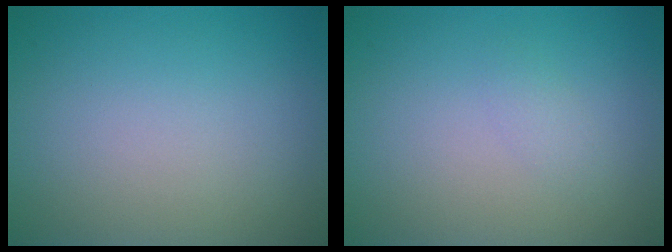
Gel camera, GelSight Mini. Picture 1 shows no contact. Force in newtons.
{"total": 0.9, "press": 0.9, "slide": 0.1}